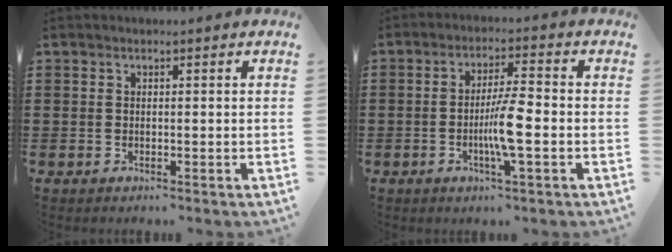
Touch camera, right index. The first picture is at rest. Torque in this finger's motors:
{"motor_torque": [2.14, 0.00, 0.61, 0.06]}